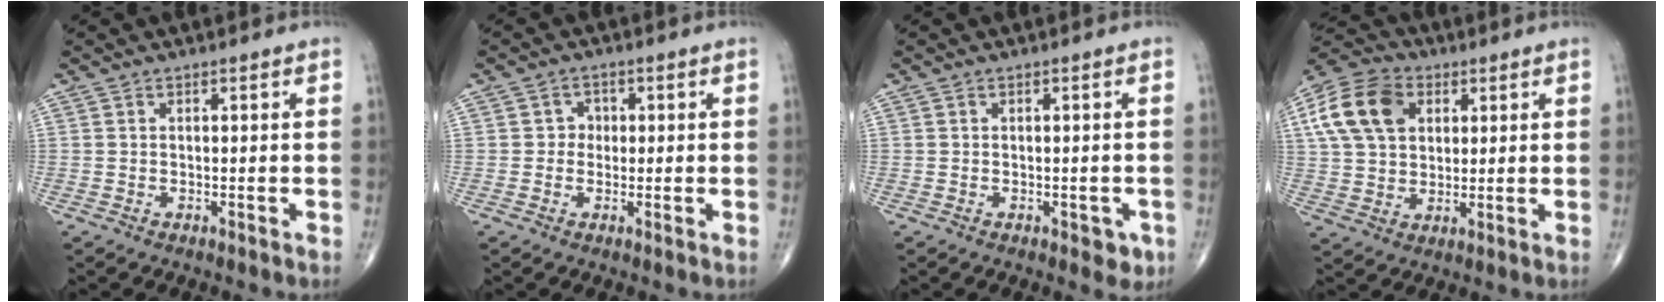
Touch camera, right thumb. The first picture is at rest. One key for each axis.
{"total": 2.5, "fx": 0.1, "fy": 2.3, "fz": 0.8, "tx": 0.007, "ty": 0.007, "tz": -0.005}
{"total": 2.7, "fx": -1.0, "fy": 1.6, "fz": 1.8, "tx": -0.005, "ty": 0.001, "tz": -0.009}
{"total": 14.2, "fx": 4.5, "fy": 10.0, "fz": 9.0, "tx": -0.160, "ty": 0.008, "tz": 0.078}